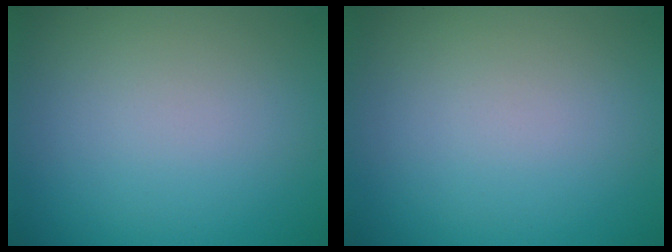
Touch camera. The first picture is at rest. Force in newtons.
{"total": 0.0}